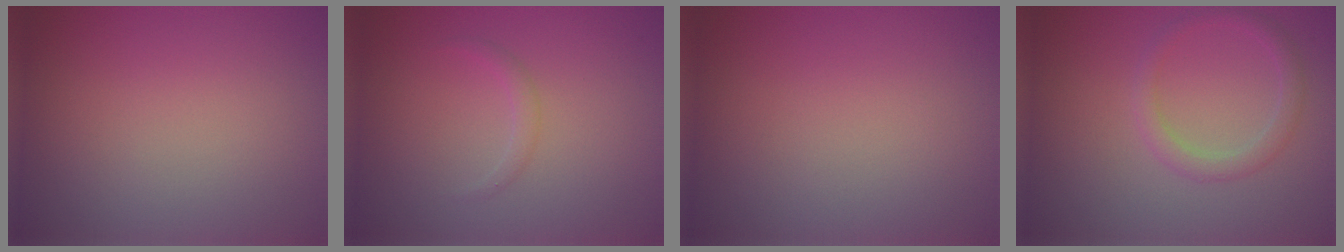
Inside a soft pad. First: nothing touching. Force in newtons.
{"total": 0.9, "press": 0.9, "slide": 0.0}
{"total": 0.0}
{"total": 1.9, "press": 1.9, "slide": 0.2}